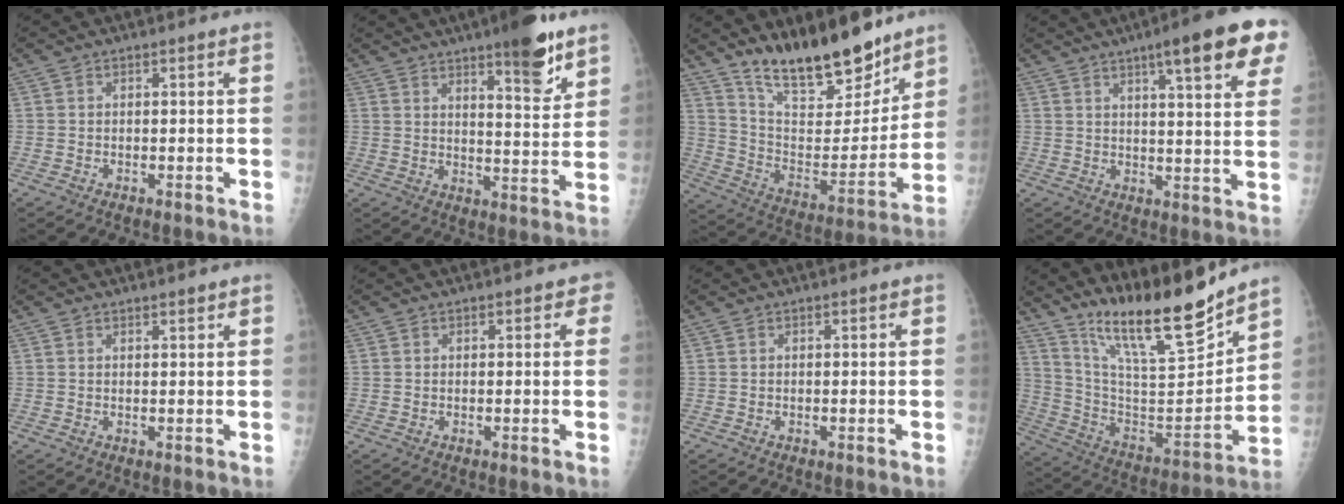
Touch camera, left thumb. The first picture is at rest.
{"total": 11.6, "force": [7.7, 2.7, 8.2], "torque": [-0.096, -0.051, 0.113]}
{"total": 20.9, "force": [16.6, 6.9, 10.7], "torque": [-0.128, -0.103, 0.283]}
{"total": 15.6, "force": [8.5, 2.5, 12.8], "torque": [-0.153, -0.026, 0.109]}
{"total": 1.0, "force": [0.9, 0.2, 0.4], "torque": [-0.004, -0.007, 0.015]}
{"total": 1.8, "force": [1.0, 1.1, 1.0], "torque": [0.010, 0.001, 0.007]}
{"total": 0.0}
{"total": 21.2, "force": [17.3, 3.4, 11.8], "torque": [-0.168, -0.107, 0.305]}